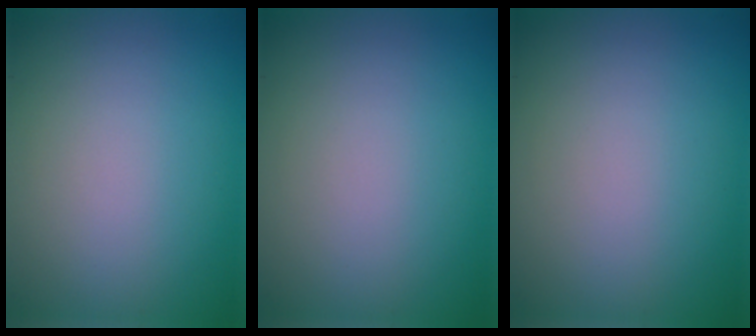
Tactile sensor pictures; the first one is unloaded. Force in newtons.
{"total": 0.0}
{"total": 0.0}